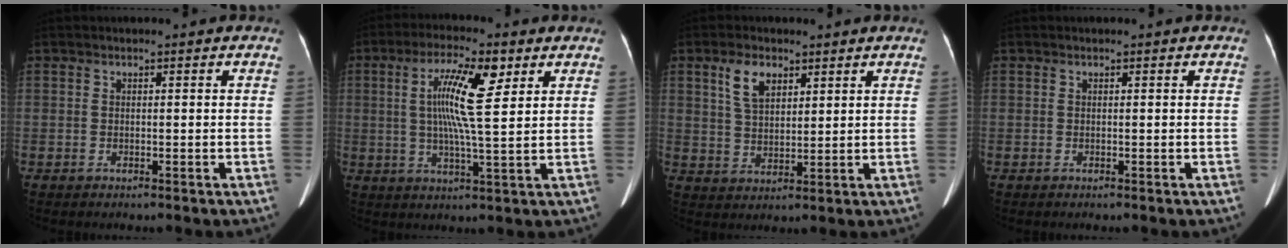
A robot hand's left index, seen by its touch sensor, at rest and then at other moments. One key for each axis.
{"total": 9.6, "fx": 2.5, "fy": 0.7, "fz": 9.2, "tx": -0.166, "ty": 0.001, "tz": 0.044}
{"total": 5.0, "fx": 2.6, "fy": 2.6, "fz": 3.3, "tx": -0.068, "ty": 0.003, "tz": 0.060}
{"total": 0.0}